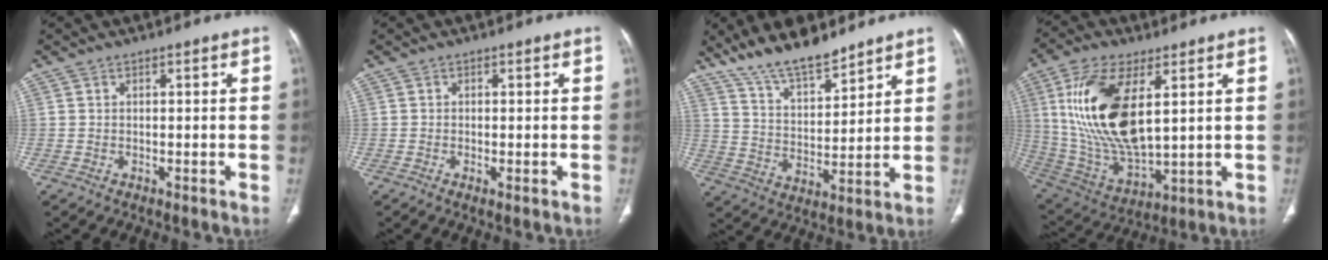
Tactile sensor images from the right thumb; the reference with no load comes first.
{"total": 1.0, "force": [-0.4, 0.2, 0.9], "torque": [-0.021, -0.004, -0.009]}
{"total": 12.9, "force": [10.7, 3.8, 6.1], "torque": [-0.083, -0.062, 0.198]}
{"total": 20.7, "force": [5.3, 9.3, 17.7], "torque": [-0.354, -0.027, 0.110]}